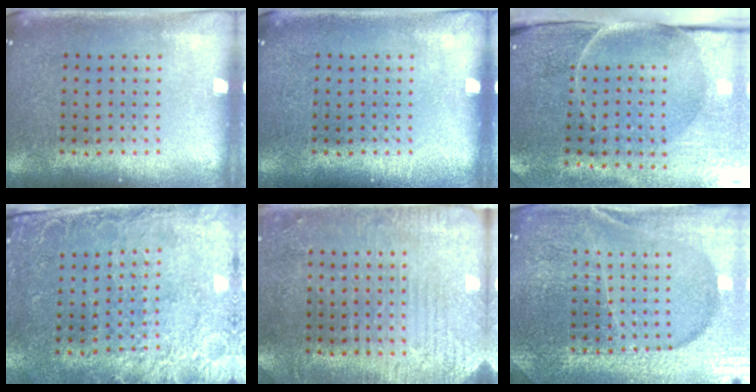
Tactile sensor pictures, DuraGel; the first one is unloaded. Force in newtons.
{"total": 0.0}
{"total": 5.0, "press": 3.9, "slide": 3.1}
{"total": 2.6, "press": 2.3, "slide": 1.3}
{"total": 3.0, "press": 2.8, "slide": 1.1}
{"total": 4.9, "press": 4.5, "slide": 1.8}